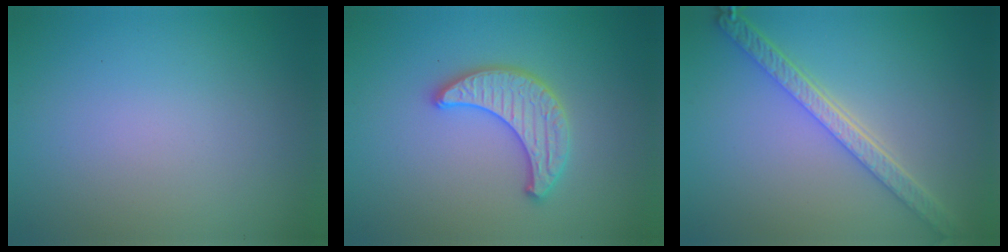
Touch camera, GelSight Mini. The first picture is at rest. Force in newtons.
{"total": 3.4, "press": 3.3, "slide": 0.7}
{"total": 4.7, "press": 3.7, "slide": 2.8}